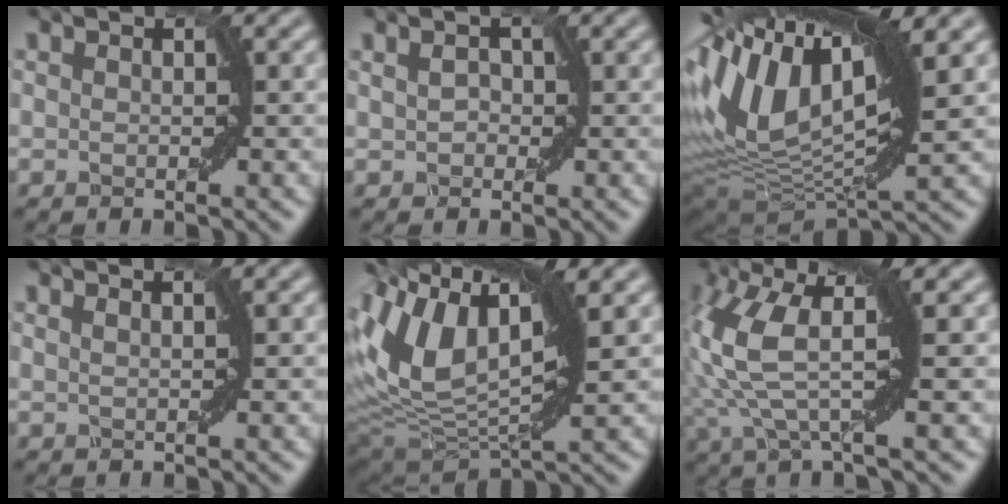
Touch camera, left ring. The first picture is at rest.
{"total": 1.0, "force": [0.2, 0.8, 0.5], "torque": [-0.010, 0.003, 0.004]}
{"total": 14.0, "force": [4.6, 6.5, 11.5], "torque": [-0.239, 0.027, 0.075]}
{"total": 2.2, "force": [1.7, 0.8, 1.2], "torque": [0.004, 0.001, -0.004]}
{"total": 10.9, "force": [4.6, 4.8, 8.6], "torque": [-0.179, 0.016, 0.080]}
{"total": 8.9, "force": [1.7, 2.9, 8.2], "torque": [-0.194, 0.008, 0.028]}